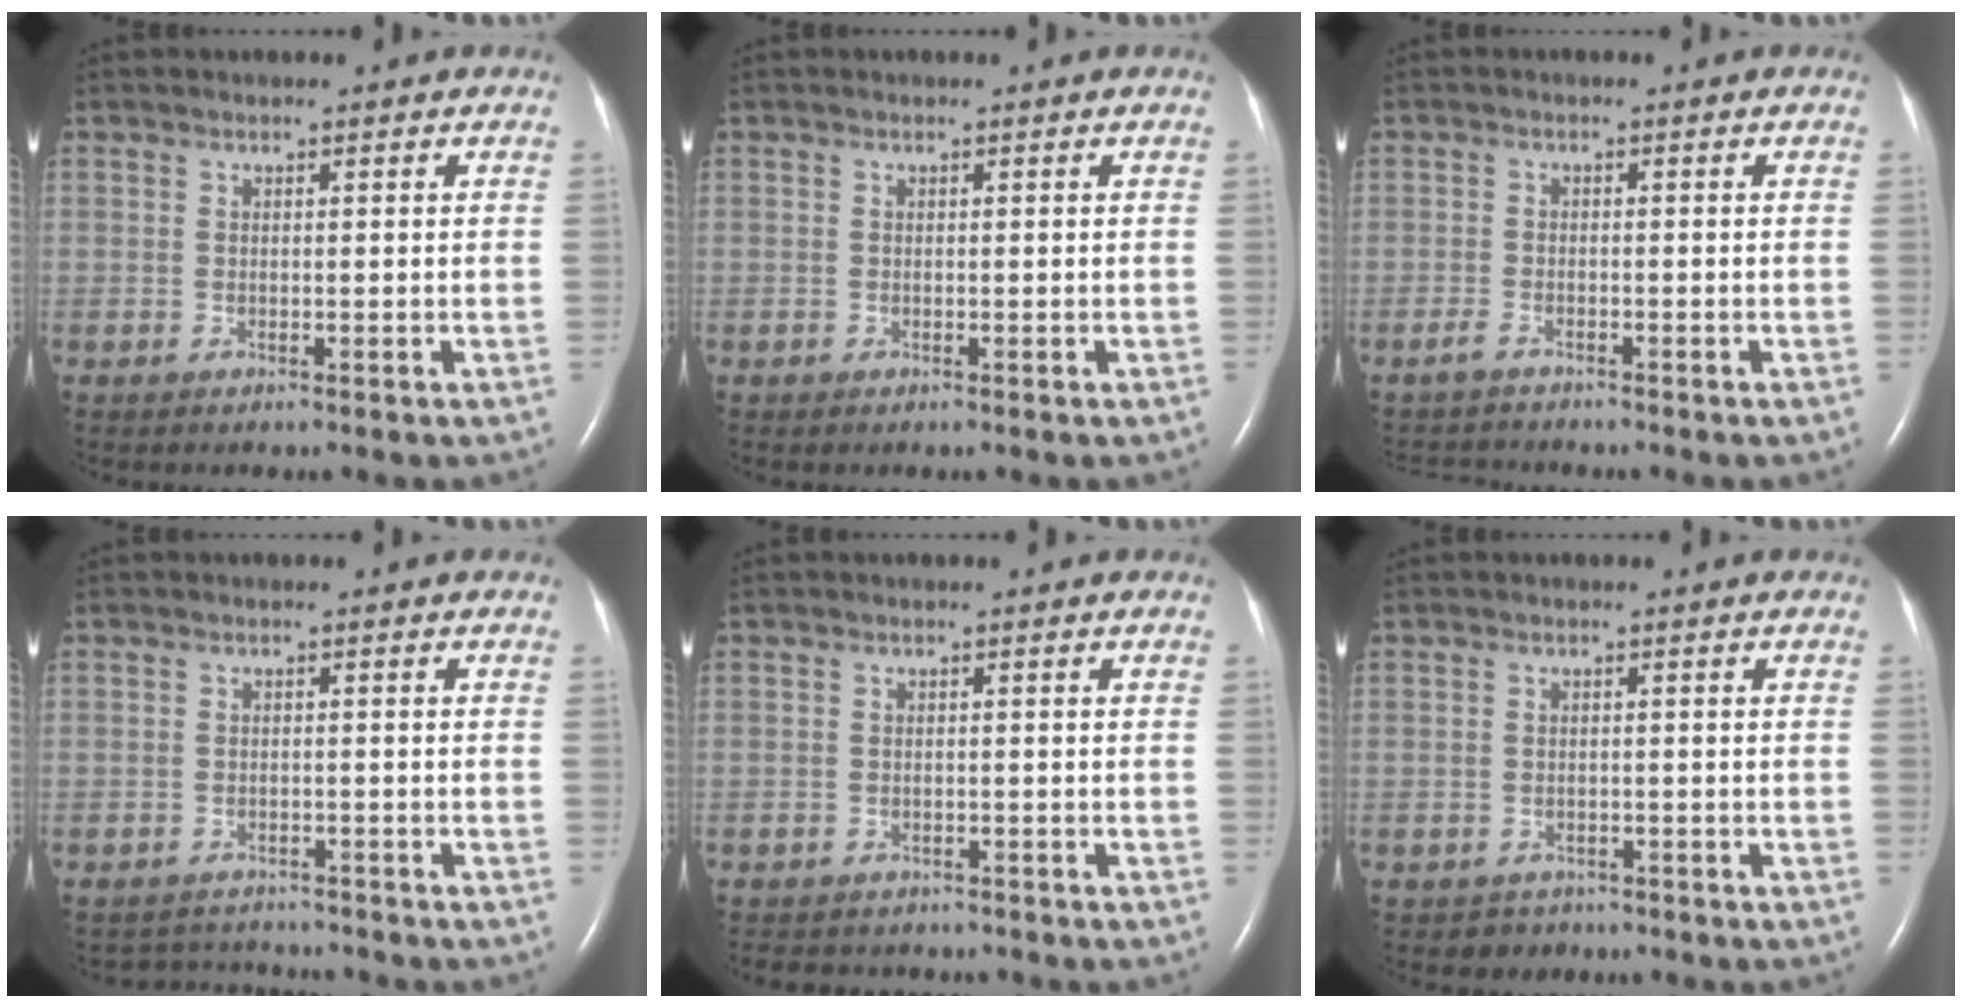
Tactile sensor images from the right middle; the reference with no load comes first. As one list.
[{"total": 0.0}, {"total": 2.2, "force": [-2.2, 0.2, 0.3], "torque": [-0.013, -0.009, -0.034]}, {"total": 4.0, "force": [-4.0, 0.5, -0.7], "torque": [0.005, 0.004, -0.058]}, {"total": 5.8, "force": [-5.2, 2.2, 1.3], "torque": [-0.016, -0.001, -0.063]}, {"total": 2.0, "force": [-1.5, 1.3, -0.4], "torque": [-0.004, 0.005, -0.022]}]